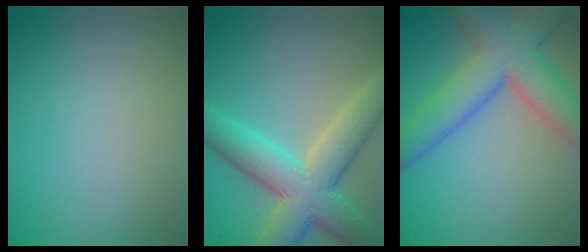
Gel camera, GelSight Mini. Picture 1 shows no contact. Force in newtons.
{"total": 9.1, "press": 9.1, "slide": 0.5}
{"total": 9.2, "press": 9.2, "slide": 0.5}